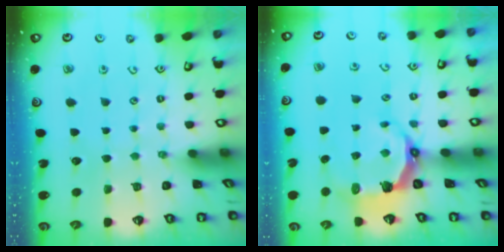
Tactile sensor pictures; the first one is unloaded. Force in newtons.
{"total": 6.5, "press": 4.9, "slide": 4.4}